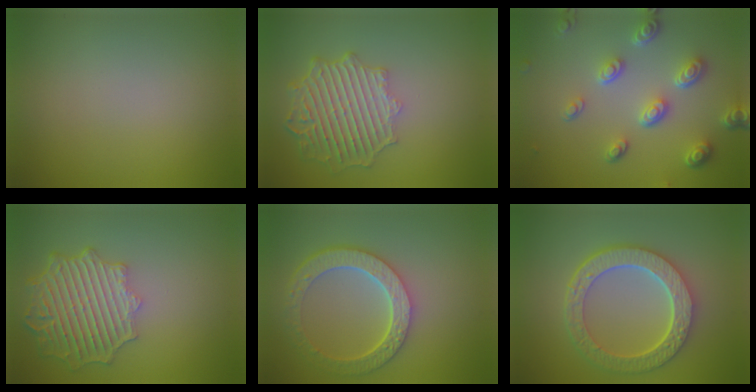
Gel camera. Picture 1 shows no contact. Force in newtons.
{"total": 6.4, "press": 4.9, "slide": 4.0}
{"total": 5.0, "press": 3.7, "slide": 3.3}
{"total": 6.7, "press": 5.2, "slide": 4.3}
{"total": 6.0, "press": 4.5, "slide": 4.0}
{"total": 7.0, "press": 5.3, "slide": 4.5}